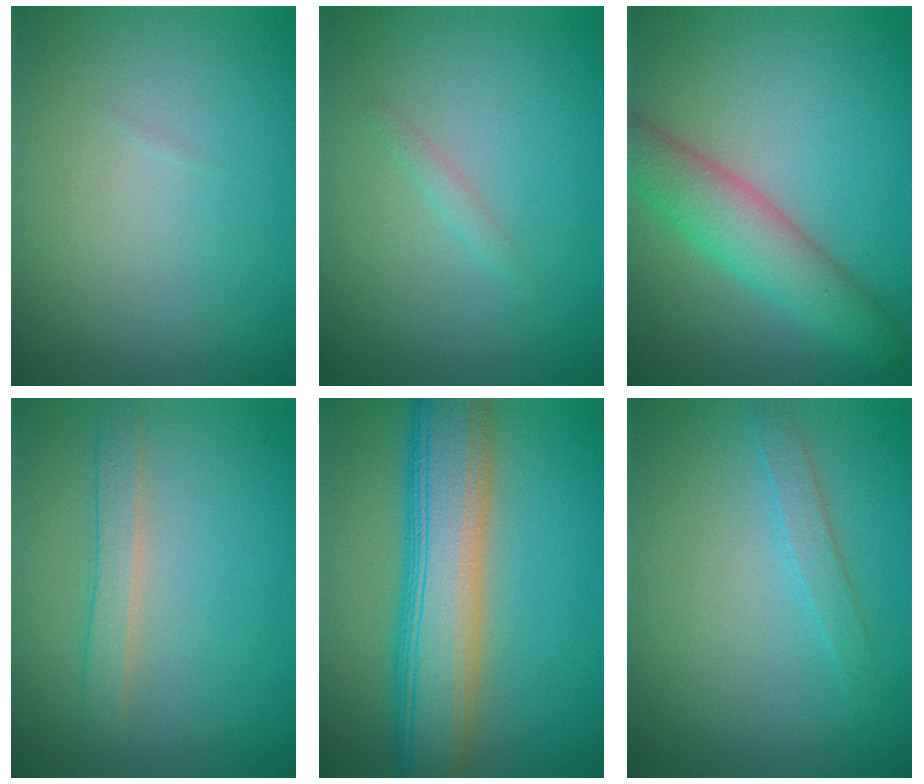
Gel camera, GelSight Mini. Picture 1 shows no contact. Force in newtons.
{"total": 0.8, "press": 0.8, "slide": 0.1}
{"total": 5.2, "press": 5.2, "slide": 0.2}
{"total": 2.1, "press": 2.1, "slide": 0.1}
{"total": 10.1, "press": 10.1, "slide": 0.4}
{"total": 1.5, "press": 1.5, "slide": 0.1}